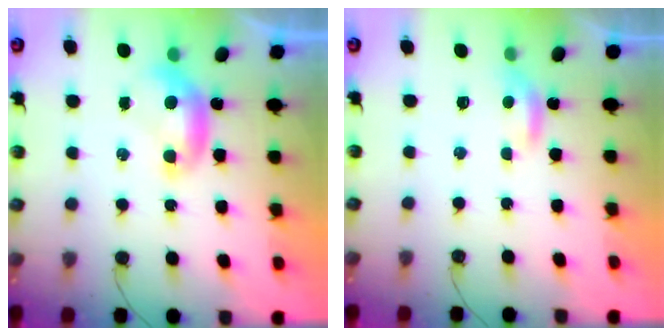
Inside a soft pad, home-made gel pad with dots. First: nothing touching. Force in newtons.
{"total": 1.7, "press": 1.6, "slide": 0.5}